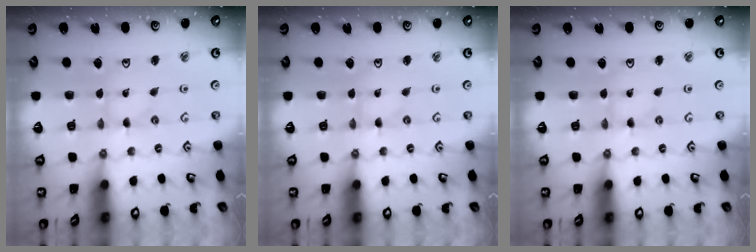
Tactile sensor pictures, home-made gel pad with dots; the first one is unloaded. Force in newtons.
{"total": 0.0}
{"total": 0.0}